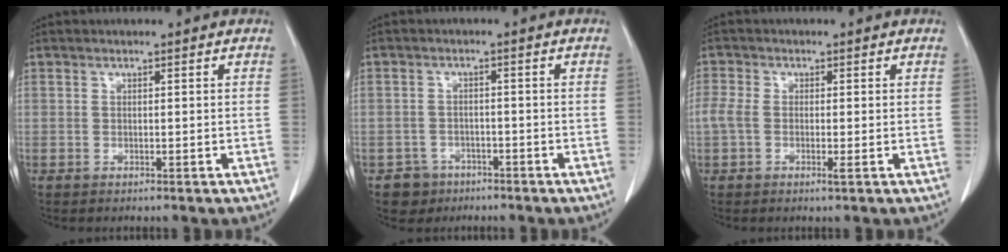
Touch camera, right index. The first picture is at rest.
{"total": 3.6, "force": [-2.3, 2.8, -0.2], "torque": [0.005, 0.011, -0.035]}
{"total": 3.6, "force": [-0.7, 1.6, 3.2], "torque": [-0.078, 0.002, -0.015]}